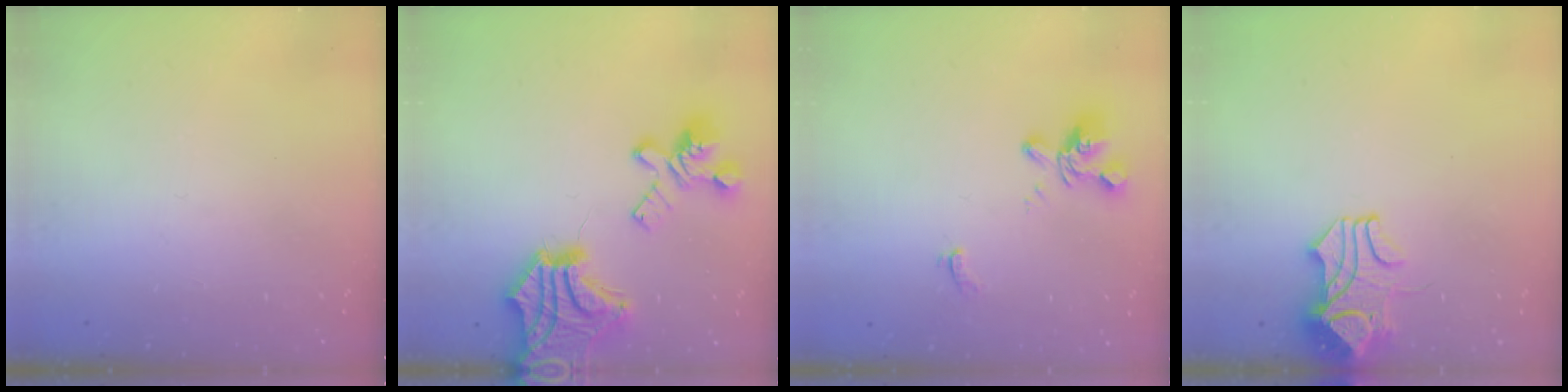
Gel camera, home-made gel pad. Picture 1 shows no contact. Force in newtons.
{"total": 15.5, "press": 15.0, "slide": 3.8}
{"total": 4.8, "press": 4.7, "slide": 1.0}
{"total": 2.8, "press": 2.7, "slide": 0.6}